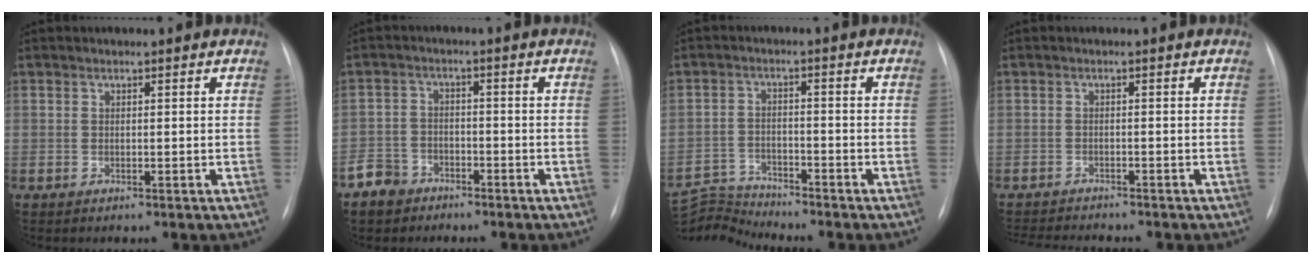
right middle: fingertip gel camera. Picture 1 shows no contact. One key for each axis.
{"total": 4.6, "fx": -3.5, "fy": 3.0, "fz": 0.2, "tx": -0.004, "ty": 0.006, "tz": -0.067}
{"total": 6.5, "fx": -6.3, "fy": -1.2, "fz": -1.1, "tx": 0.010, "ty": -0.002, "tz": -0.117}
{"total": 7.1, "fx": -6.7, "fy": 0.6, "fz": 2.3, "tx": -0.033, "ty": -0.009, "tz": -0.103}